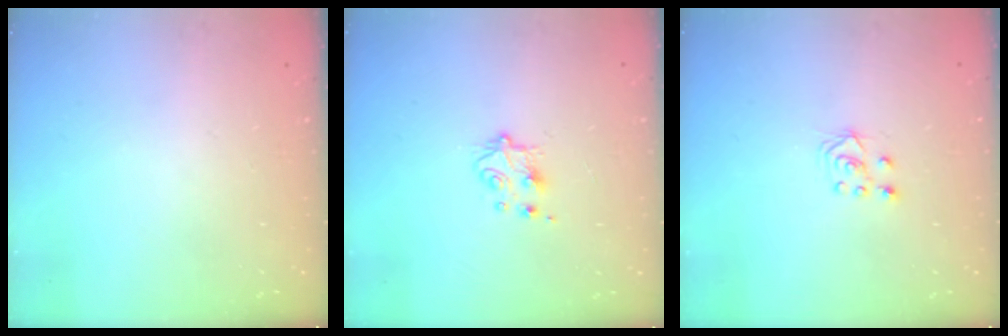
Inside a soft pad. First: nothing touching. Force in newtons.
{"total": 5.3, "press": 5.2, "slide": 0.6}
{"total": 3.9, "press": 3.8, "slide": 0.7}